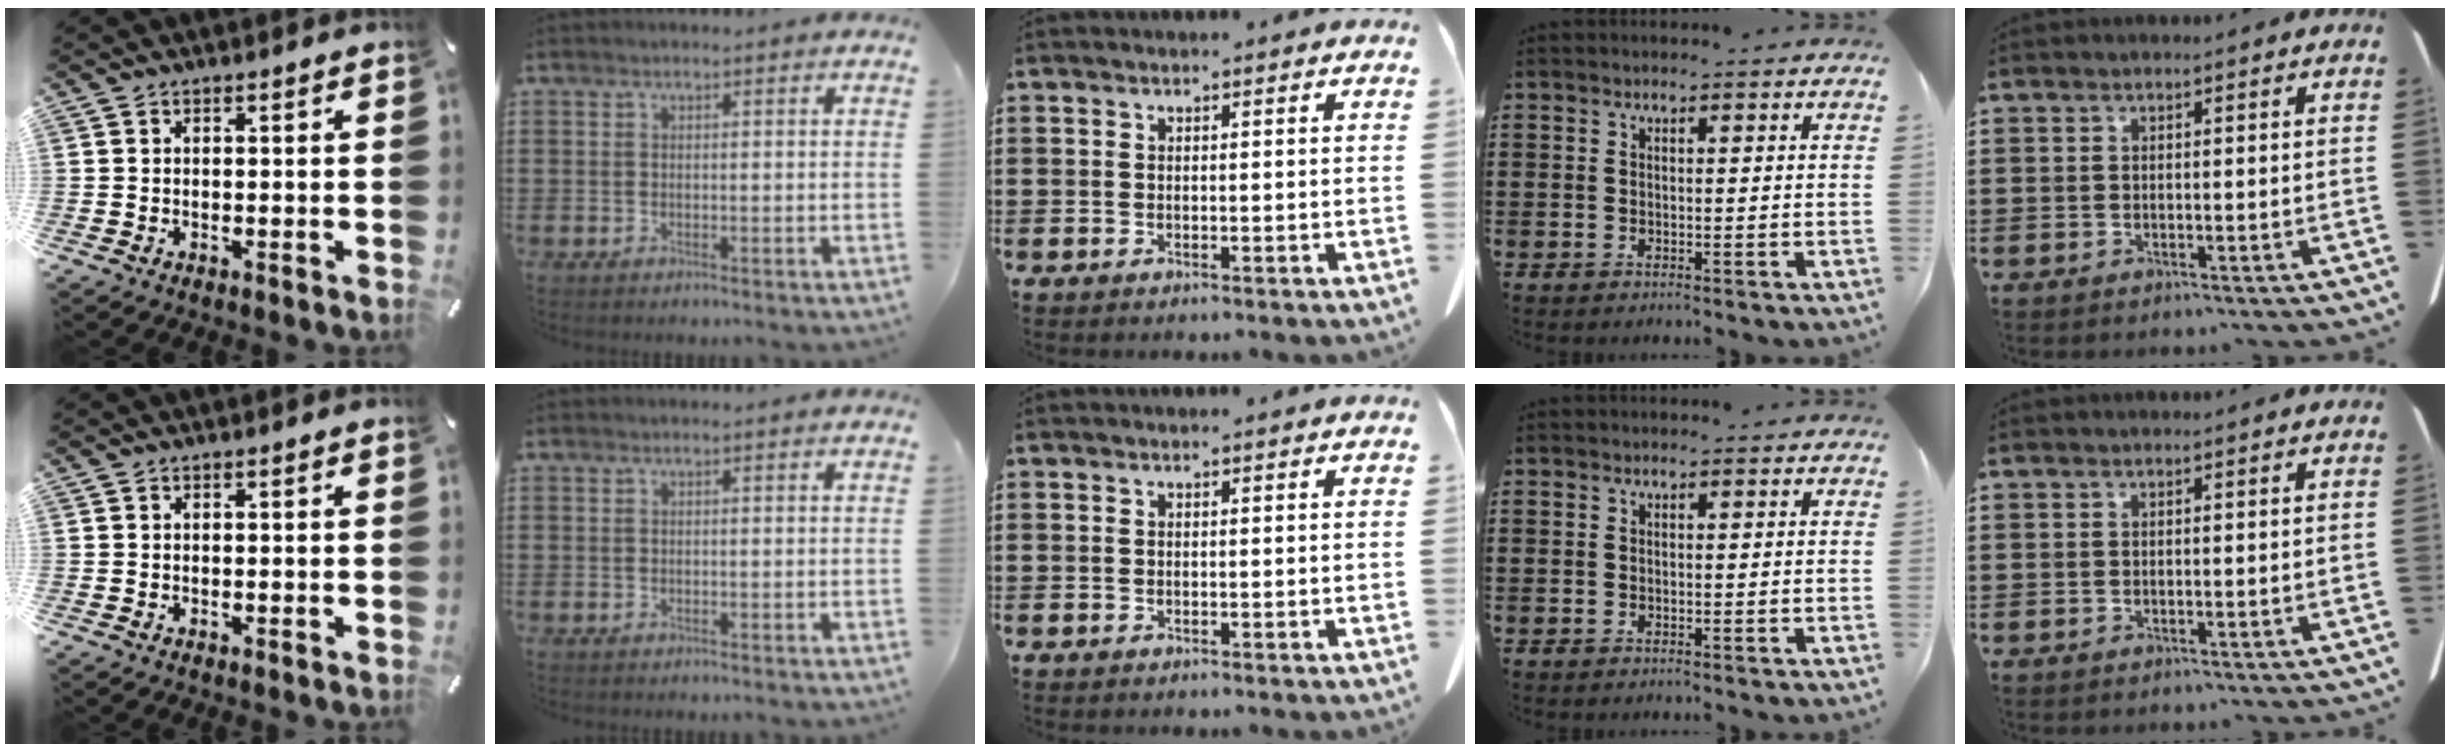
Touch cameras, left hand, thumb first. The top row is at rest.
{}